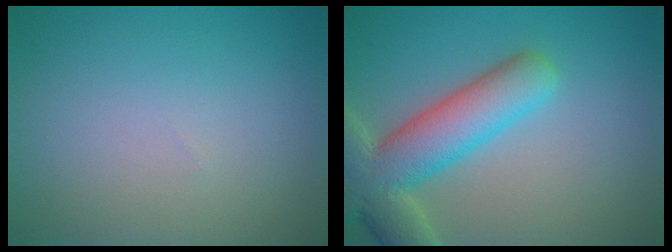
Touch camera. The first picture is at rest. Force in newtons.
{"total": 8.2, "press": 8.2, "slide": 0.7}